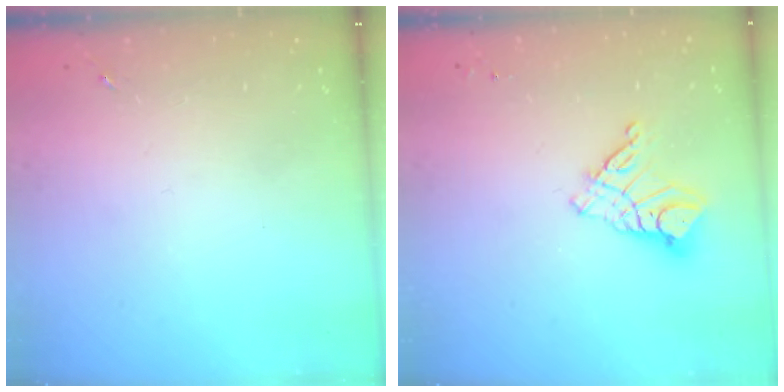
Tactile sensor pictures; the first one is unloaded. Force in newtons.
{"total": 9.7, "press": 9.7, "slide": 1.1}